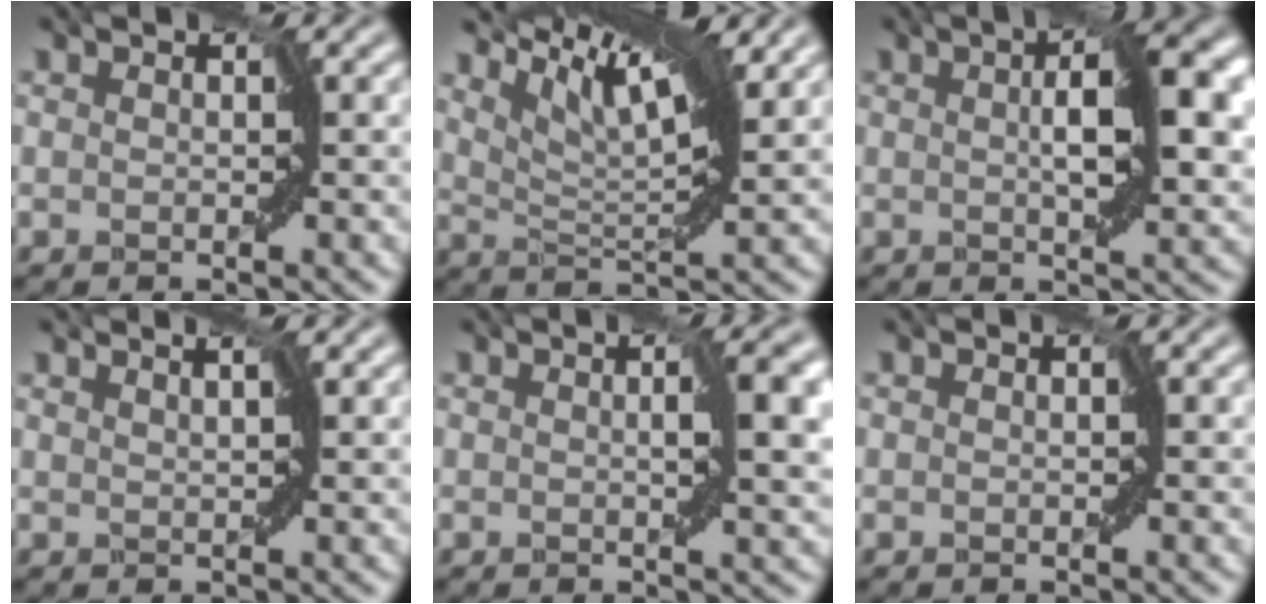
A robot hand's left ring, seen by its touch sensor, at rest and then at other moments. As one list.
[{"total": 6.7, "force": [5.2, 0.9, 4.2], "torque": [-0.067, 0.013, 0.072]}, {"total": 7.3, "force": [0.8, 2.3, 6.8], "torque": [-0.107, 0.007, 0.009]}, {"total": 1.5, "force": [1.3, -0.2, 0.6], "torque": [-0.003, 0.001, 0.009]}, {"total": 4.1, "force": [0.4, 1.2, 3.9], "torque": [-0.064, -0.003, 0.003]}, {"total": 0.0}]